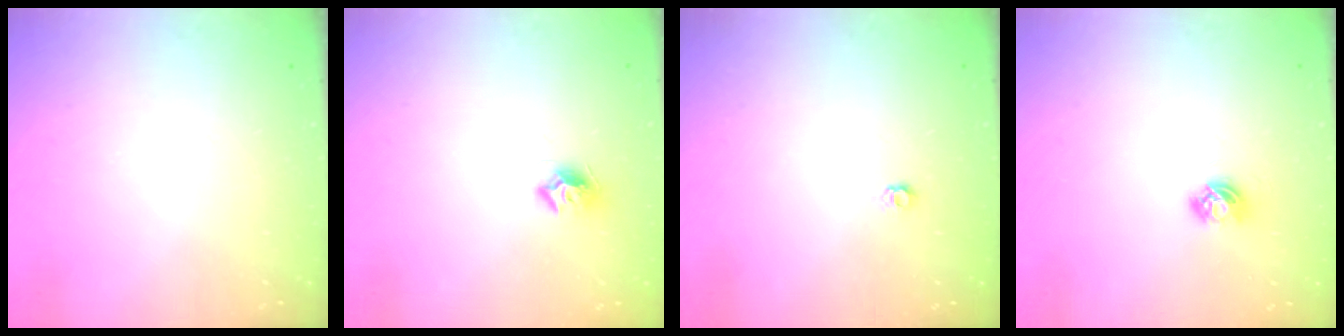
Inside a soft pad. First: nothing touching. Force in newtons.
{"total": 7.4, "press": 7.4, "slide": 0.0}
{"total": 3.5, "press": 3.5, "slide": 0.4}
{"total": 4.2, "press": 4.2, "slide": 0.4}